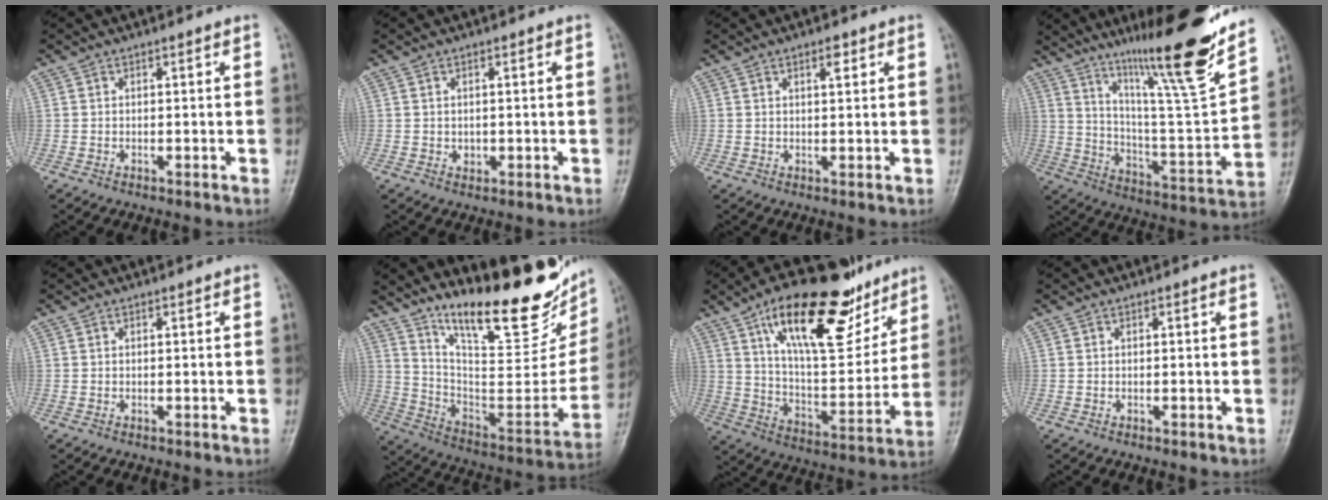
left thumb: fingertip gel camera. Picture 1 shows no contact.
{"total": 1.0, "force": [0.1, 0.9, 0.5], "torque": [-0.005, 0.000, 0.004]}
{"total": 2.2, "force": [1.2, 0.8, 1.6], "torque": [-0.020, -0.004, 0.017]}
{"total": 23.0, "force": [16.2, 2.0, 16.3], "torque": [-0.220, -0.083, 0.271]}
{"total": 0.0}
{"total": 28.6, "force": [19.4, 8.4, 19.2], "torque": [-0.246, -0.105, 0.307]}
{"total": 24.8, "force": [14.8, 9.8, 17.3], "torque": [-0.229, -0.052, 0.249]}
{"total": 0.0}